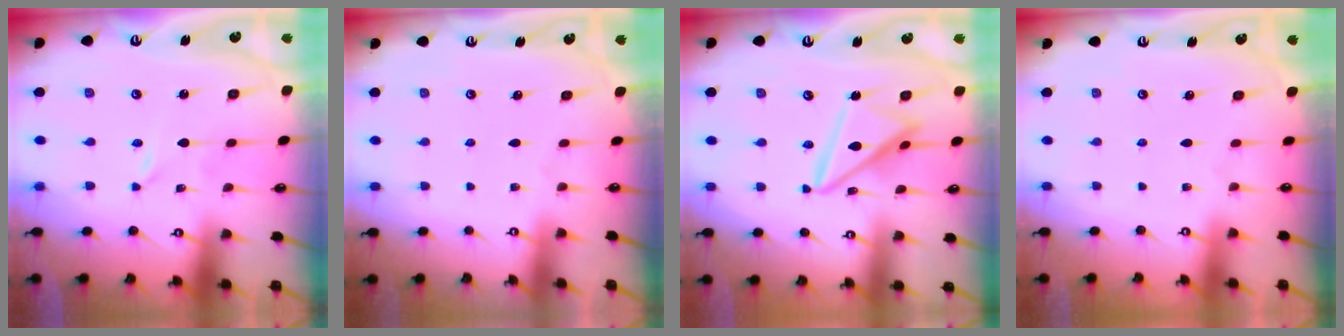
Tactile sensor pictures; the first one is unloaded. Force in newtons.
{"total": 0.0}
{"total": 14.3, "press": 14.2, "slide": 1.5}
{"total": 0.0}